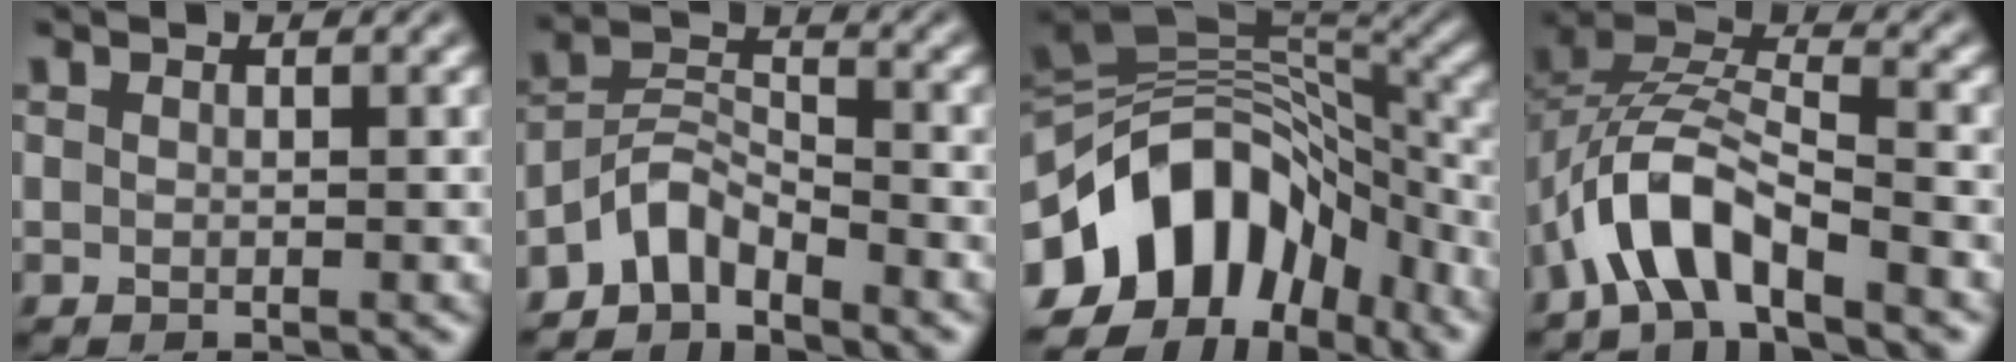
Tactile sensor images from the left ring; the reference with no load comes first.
{"total": 3.8, "force": [-3.2, 1.5, 1.5], "torque": [-0.025, 0.011, -0.074]}
{"total": 13.8, "force": [-5.8, 8.6, 9.0], "torque": [-0.159, 0.021, -0.112]}
{"total": 6.5, "force": [-3.9, 2.5, 4.6], "torque": [-0.079, 0.009, -0.079]}